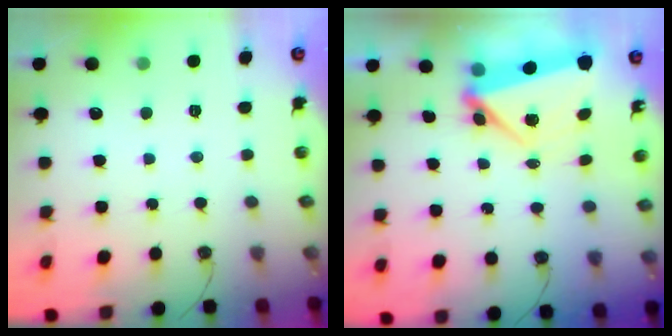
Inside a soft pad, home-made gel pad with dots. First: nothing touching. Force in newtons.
{"total": 5.1, "press": 4.8, "slide": 1.6}